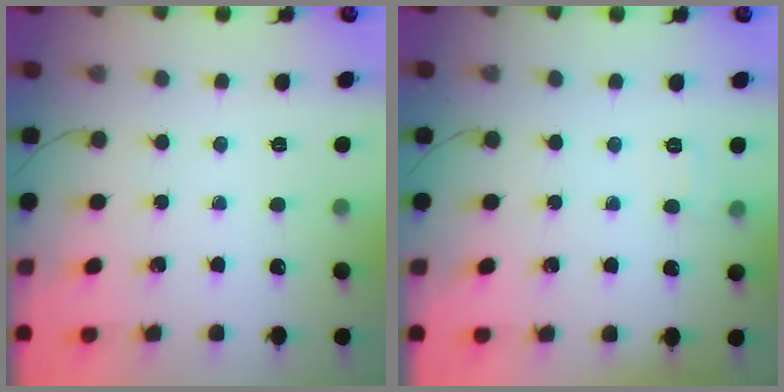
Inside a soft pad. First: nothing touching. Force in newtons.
{"total": 5.5, "press": 5.2, "slide": 1.5}